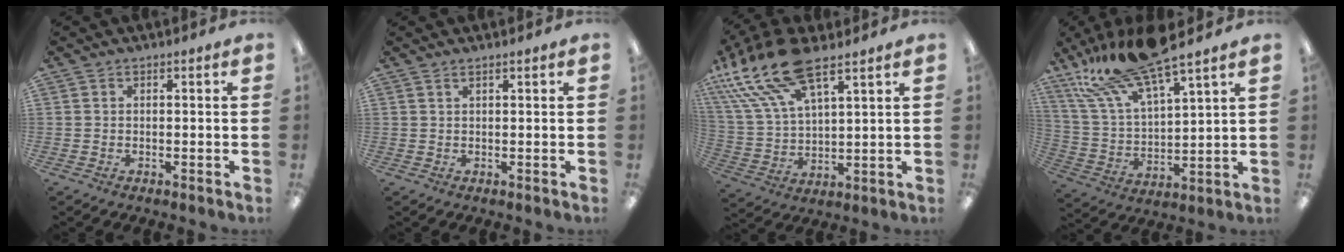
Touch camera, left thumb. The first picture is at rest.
{"total": 1.0, "force": [0.8, 0.1, 0.6], "torque": [-0.014, 0.001, 0.014]}
{"total": 18.9, "force": [12.3, 7.6, 12.1], "torque": [-0.266, -0.054, 0.217]}
{"total": 18.4, "force": [15.1, 4.0, 9.7], "torque": [-0.208, -0.084, 0.269]}